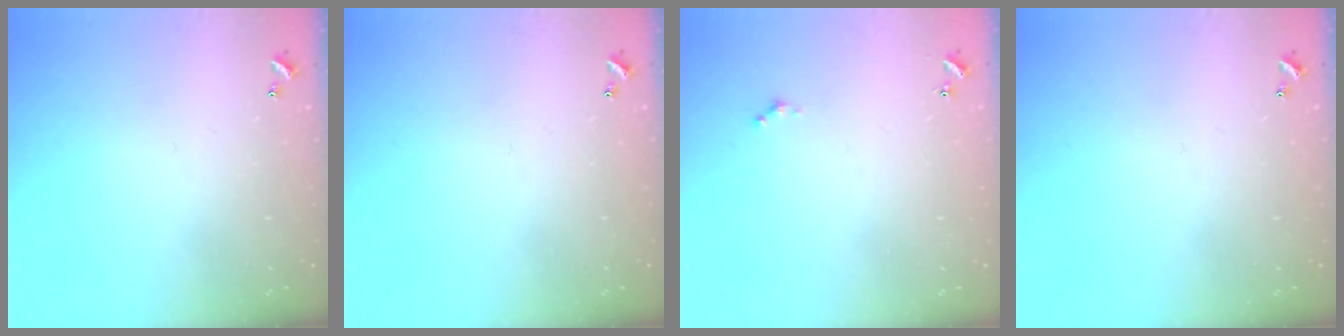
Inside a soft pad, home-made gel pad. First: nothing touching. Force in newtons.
{"total": 0.0}
{"total": 0.0}
{"total": 0.0}